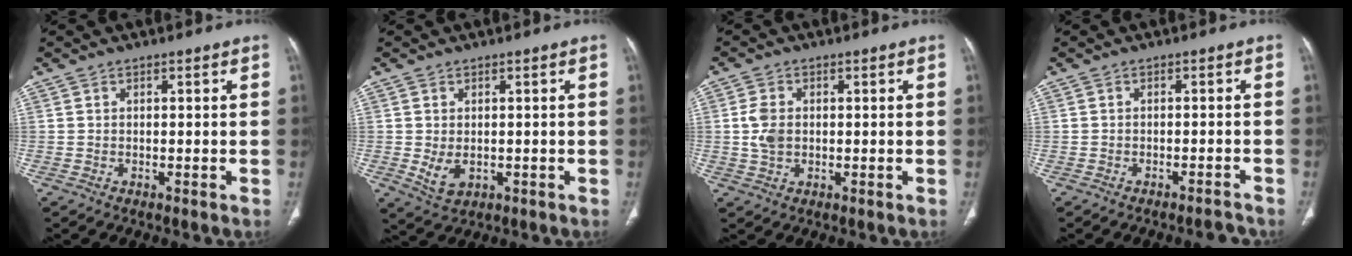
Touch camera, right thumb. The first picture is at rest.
{"total": 4.1, "force": [-0.4, 2.9, 2.8], "torque": [-0.049, -0.005, 0.009]}
{"total": 4.2, "force": [0.2, 2.8, 3.1], "torque": [-0.066, 0.002, 0.006]}
{"total": 2.7, "force": [-2.7, 0.3, 0.6], "torque": [-0.010, 0.019, -0.032]}